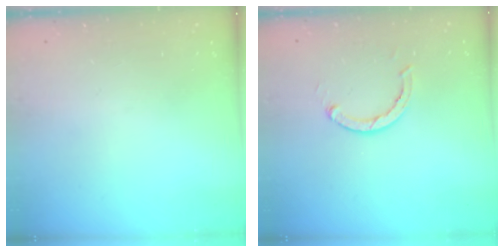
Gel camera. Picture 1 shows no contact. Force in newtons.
{"total": 2.9, "press": 2.9, "slide": 0.5}